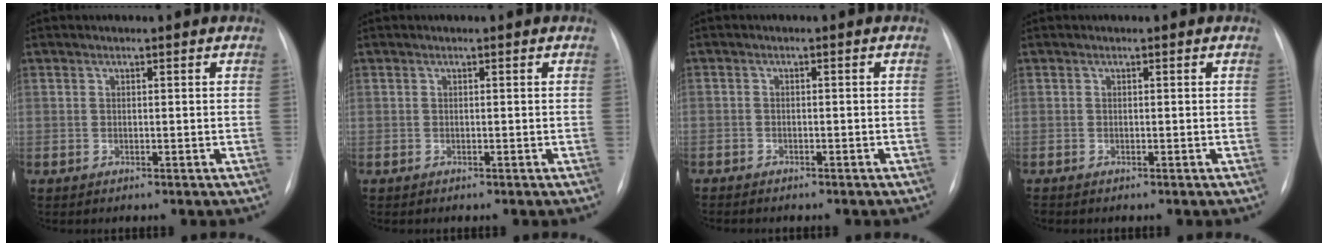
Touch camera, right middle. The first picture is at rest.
{"total": 0.0}
{"total": 3.7, "force": [-3.1, 1.6, 1.4], "torque": [-0.019, -0.001, -0.033]}
{"total": 0.0}